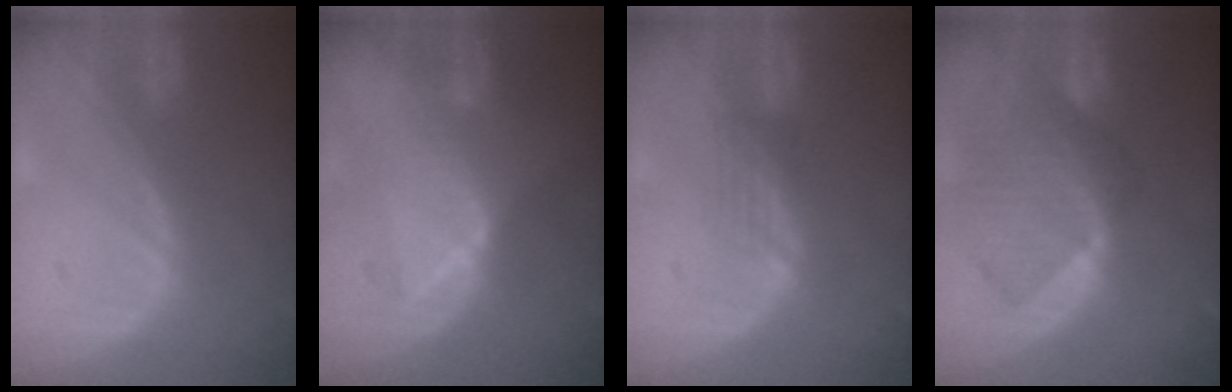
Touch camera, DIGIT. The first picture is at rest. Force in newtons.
{"total": 6.5, "press": 6.5, "slide": 0.6}
{"total": 2.8, "press": 2.5, "slide": 1.4}
{"total": 10.3, "press": 8.8, "slide": 5.3}